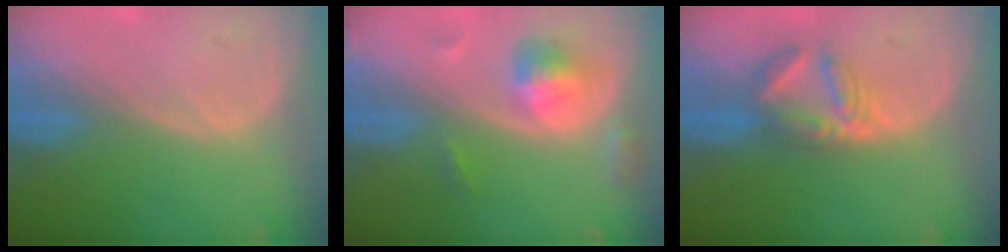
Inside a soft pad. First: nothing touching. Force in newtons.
{"total": 5.6, "press": 5.2, "slide": 1.9}
{"total": 5.8, "press": 5.7, "slide": 1.2}